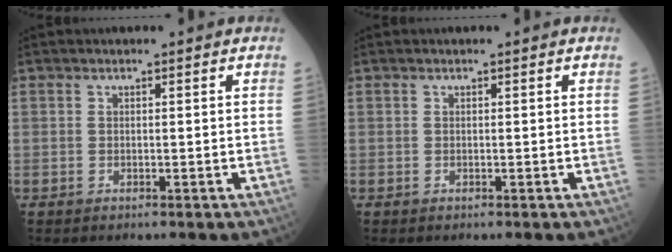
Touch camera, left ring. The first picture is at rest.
{"total": 0.0}